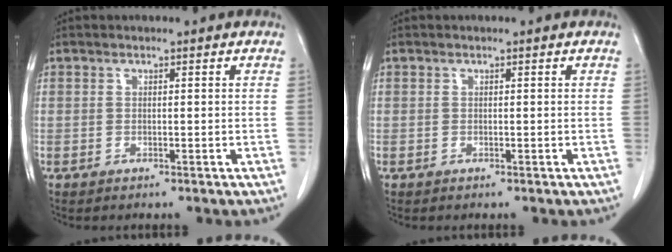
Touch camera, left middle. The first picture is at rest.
{"total": 0.0}